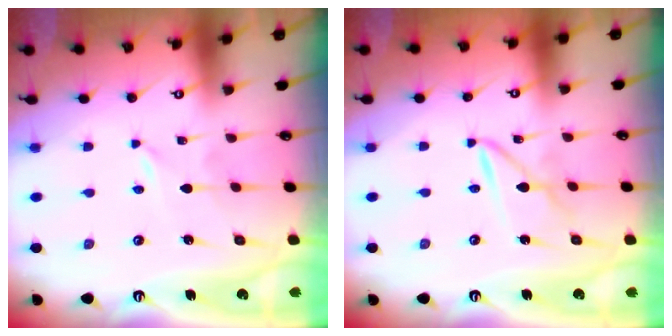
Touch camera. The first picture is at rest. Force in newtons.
{"total": 5.6, "press": 5.6, "slide": 0.2}